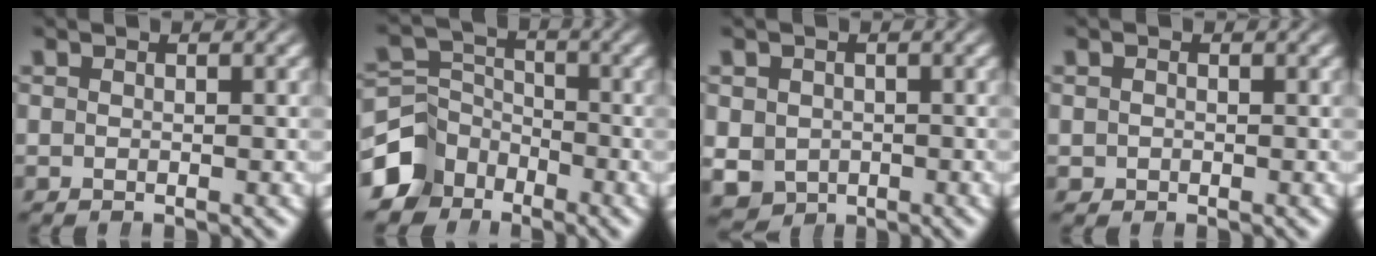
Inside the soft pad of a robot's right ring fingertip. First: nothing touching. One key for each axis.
{"total": 7.0, "fx": -2.8, "fy": 5.8, "fz": 2.7, "tx": -0.039, "ty": -0.027, "tz": -0.045}
{"total": 7.0, "fx": -2.1, "fy": 6.2, "fz": 2.5, "tx": -0.056, "ty": -0.041, "tz": -0.015}
{"total": 0.9, "fx": -0.2, "fy": 0.9, "fz": 0.2, "tx": -0.008, "ty": -0.011, "tz": 0.007}